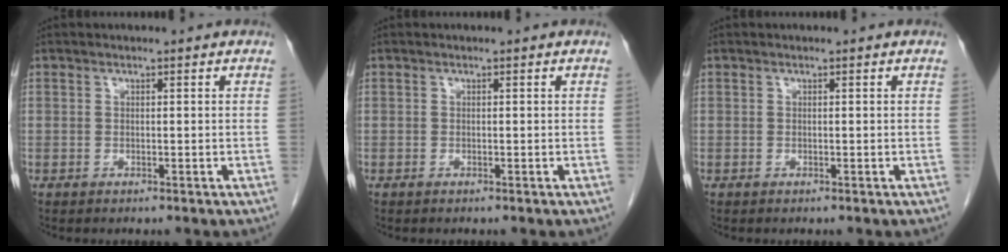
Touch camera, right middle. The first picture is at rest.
{"total": 0.0}
{"total": 0.0}